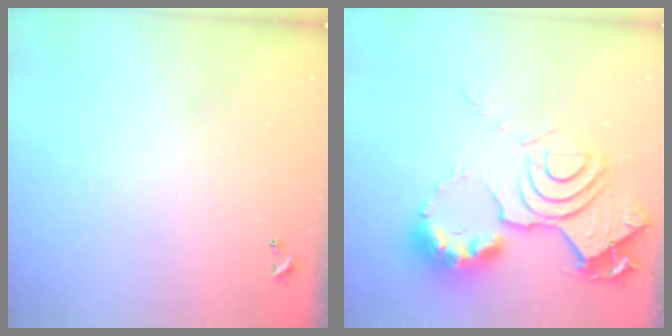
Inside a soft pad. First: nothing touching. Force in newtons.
{"total": 18.5, "press": 18.4, "slide": 1.6}